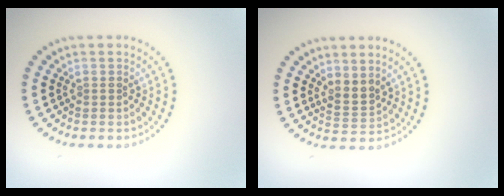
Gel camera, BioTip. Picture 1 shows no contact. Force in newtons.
{"total": 2.0, "press": 1.4, "slide": 1.4}